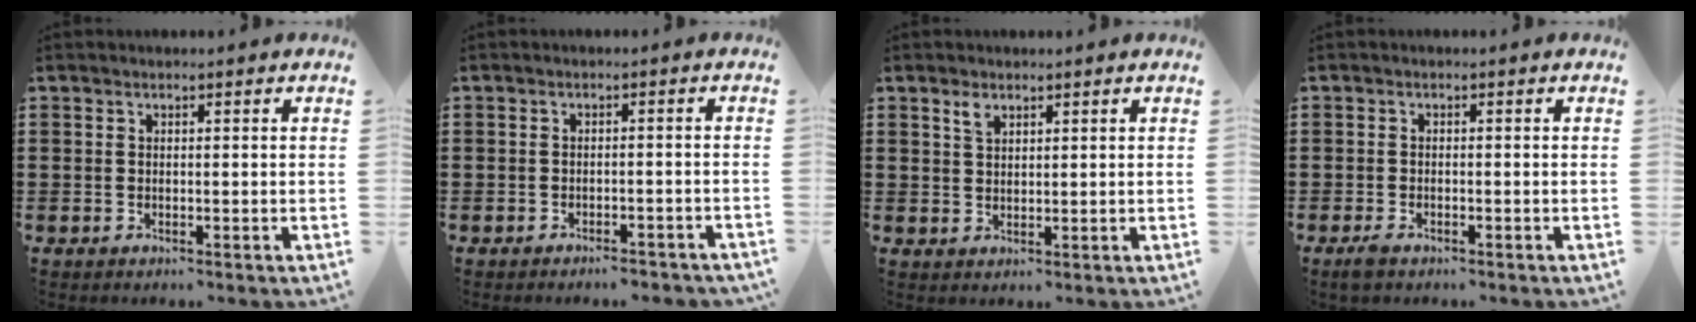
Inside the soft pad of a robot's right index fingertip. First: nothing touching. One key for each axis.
{"total": 1.9, "fx": -1.9, "fy": 0.1, "fz": 0.4, "tx": -0.010, "ty": 0.000, "tz": -0.039}
{"total": 1.9, "fx": 1.4, "fy": 1.0, "fz": 1.0, "tx": -0.023, "ty": 0.003, "tz": 0.025}
{"total": 1.4, "fx": -1.1, "fy": 0.4, "fz": 0.7, "tx": -0.022, "ty": -0.005, "tz": -0.024}